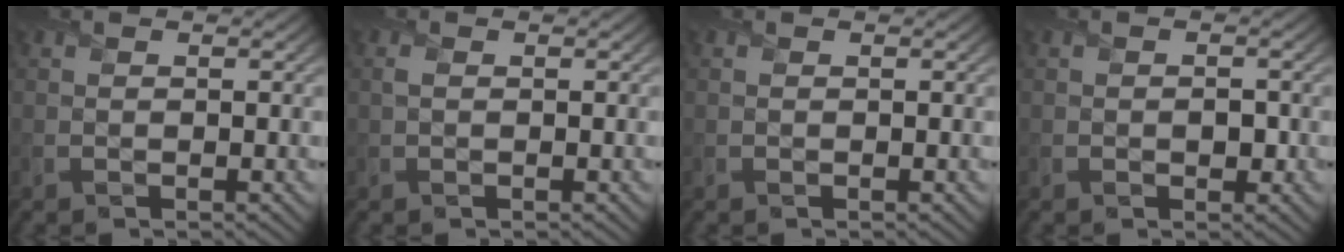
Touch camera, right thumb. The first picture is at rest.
{"total": 0.6, "force": [0.1, 0.3, 0.5], "torque": [-0.015, 0.000, 0.001]}
{"total": 0.0}
{"total": 1.4, "force": [-0.4, 1.0, 0.9], "torque": [-0.008, -0.007, -0.006]}